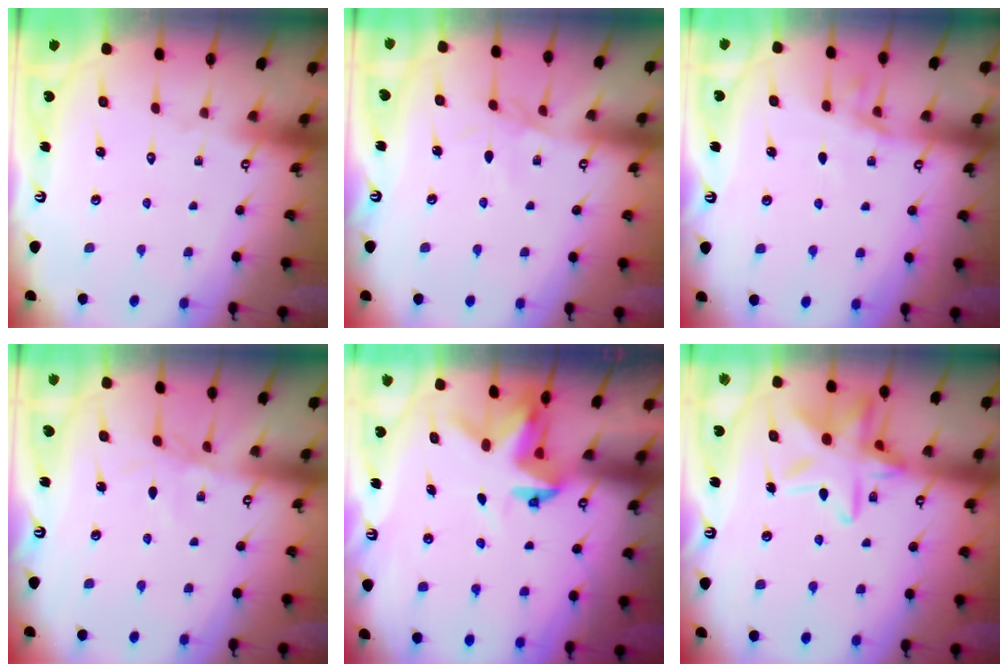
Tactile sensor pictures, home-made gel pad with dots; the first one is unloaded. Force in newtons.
{"total": 2.4, "press": 2.3, "slide": 0.4}
{"total": 7.1, "press": 6.8, "slide": 2.0}
{"total": 2.5, "press": 2.4, "slide": 0.5}
{"total": 3.8, "press": 3.8, "slide": 0.3}
{"total": 17.4, "press": 17.3, "slide": 1.2}